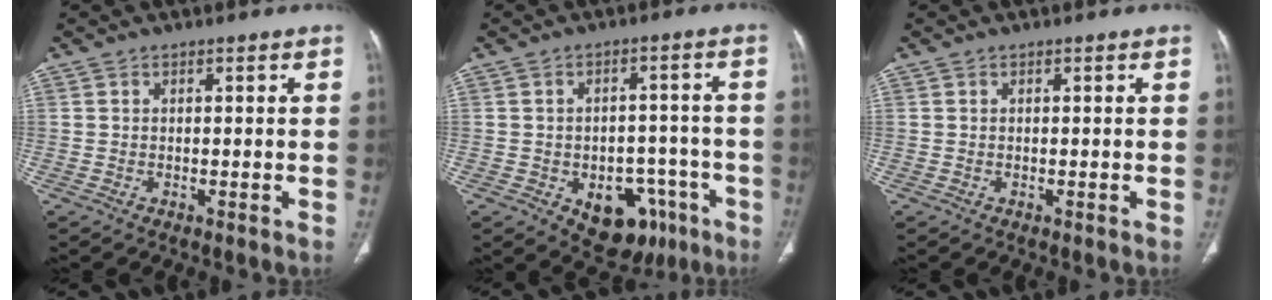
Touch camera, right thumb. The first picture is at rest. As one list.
[{"total": 12.1, "force": [-5.5, 8.2, 7.0], "torque": [-0.052, 0.038, -0.063]}, {"total": 0.0}]